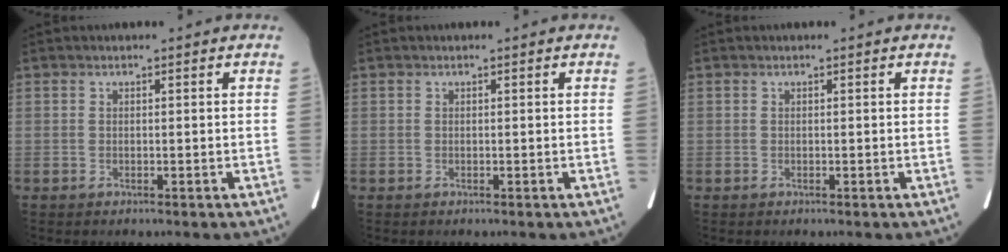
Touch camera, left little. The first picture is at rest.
{"total": 0.0}
{"total": 0.0}